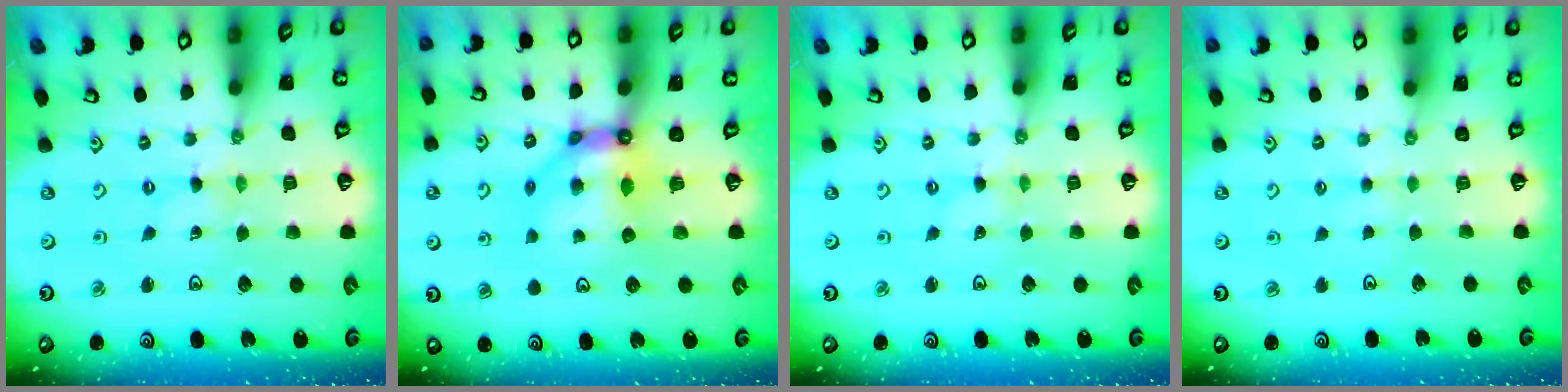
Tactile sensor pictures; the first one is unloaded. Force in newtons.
{"total": 9.0, "press": 8.9, "slide": 1.2}
{"total": 0.0}
{"total": 1.1, "press": 1.1, "slide": 0.3}